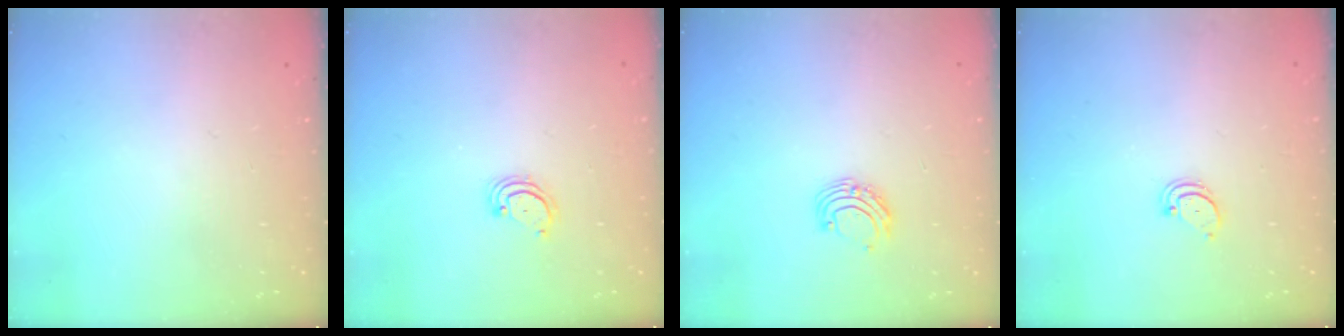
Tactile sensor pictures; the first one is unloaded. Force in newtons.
{"total": 2.5, "press": 2.5, "slide": 0.3}
{"total": 7.3, "press": 7.3, "slide": 0.9}
{"total": 1.9, "press": 1.9, "slide": 0.2}